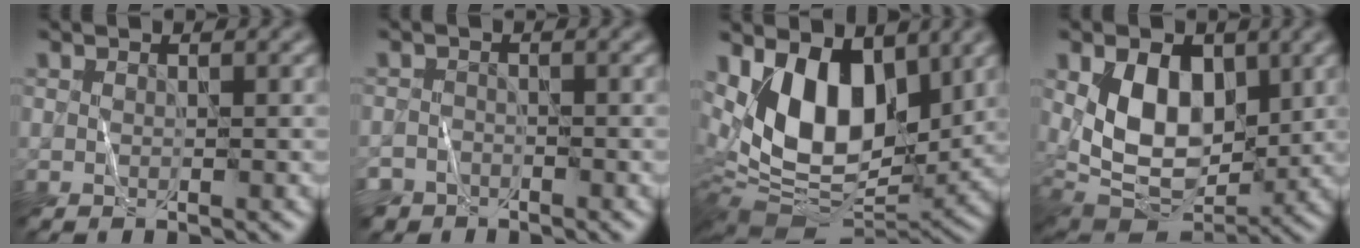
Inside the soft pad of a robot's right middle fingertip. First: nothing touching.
{"total": 2.8, "force": [-2.4, 1.5, 0.1], "torque": [0.011, 0.002, -0.040]}
{"total": 11.4, "force": [2.9, 6.7, 8.8], "torque": [-0.155, -0.014, 0.049]}
{"total": 8.1, "force": [1.6, 5.1, 6.1], "torque": [-0.103, -0.011, 0.025]}